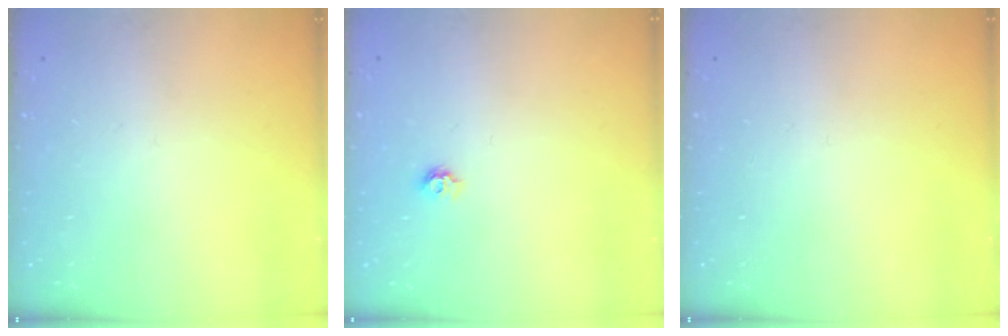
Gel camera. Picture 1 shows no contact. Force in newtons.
{"total": 4.6, "press": 4.6, "slide": 0.6}
{"total": 0.0}